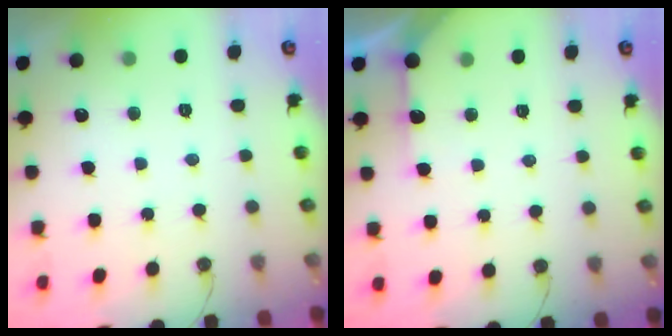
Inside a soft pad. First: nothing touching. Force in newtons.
{"total": 6.6, "press": 6.6, "slide": 0.3}